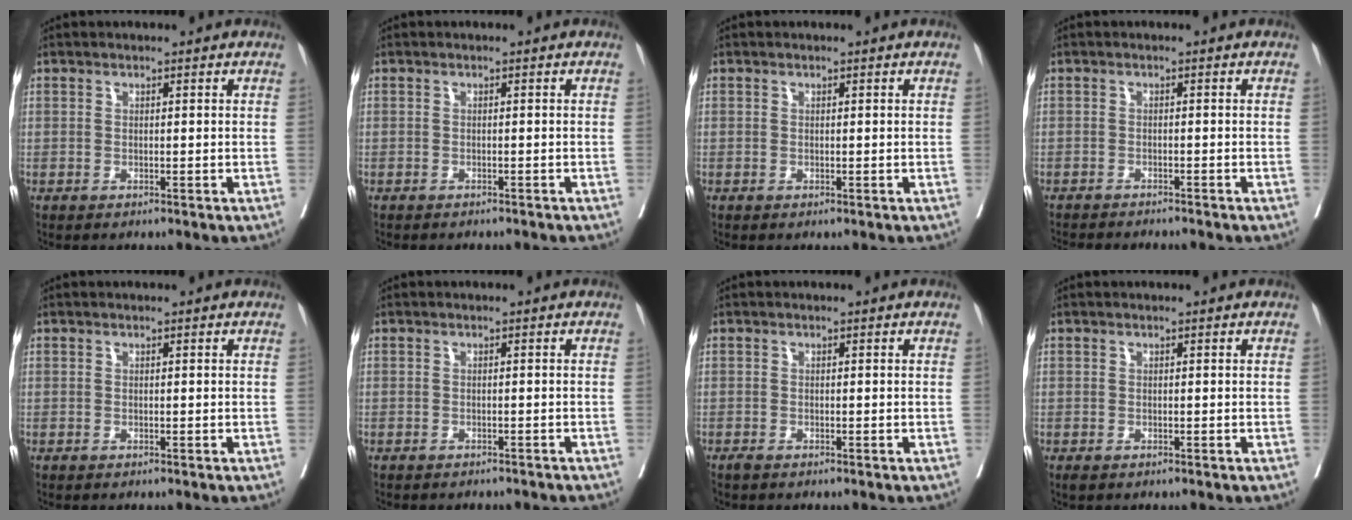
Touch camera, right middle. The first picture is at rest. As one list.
[{"total": 4.3, "force": [-3.9, 0.8, 1.6], "torque": [-0.020, -0.006, -0.047]}, {"total": 0.0}, {"total": 8.0, "force": [-7.4, 0.4, 3.0], "torque": [-0.027, -0.013, -0.102]}, {"total": 0.0}, {"total": 5.8, "force": [-5.4, 1.4, 1.8], "torque": [-0.021, -0.004, -0.060]}, {"total": 0.5, "force": [-0.5, 0.1, 0.2], "torque": [-0.011, -0.003, -0.011]}, {"total": 0.7, "force": [-0.5, 0.3, 0.3], "torque": [-0.006, -0.002, -0.004]}]